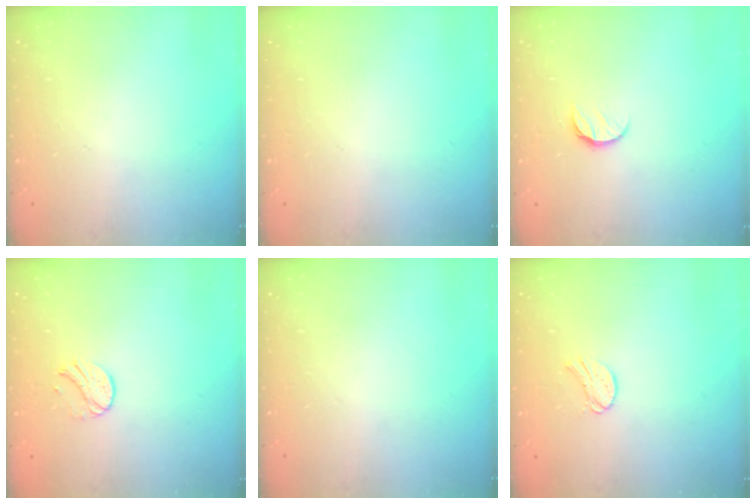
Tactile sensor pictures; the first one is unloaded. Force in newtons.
{"total": 0.0}
{"total": 6.4, "press": 6.4, "slide": 0.6}
{"total": 6.4, "press": 6.4, "slide": 0.6}
{"total": 0.0}
{"total": 6.5, "press": 6.5, "slide": 0.7}